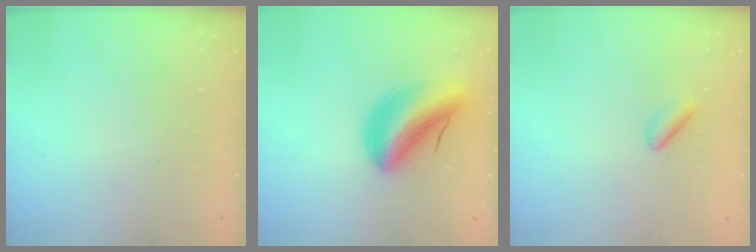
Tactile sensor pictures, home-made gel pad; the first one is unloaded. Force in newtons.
{"total": 11.1, "press": 10.4, "slide": 3.7}
{"total": 2.4, "press": 2.3, "slide": 0.8}